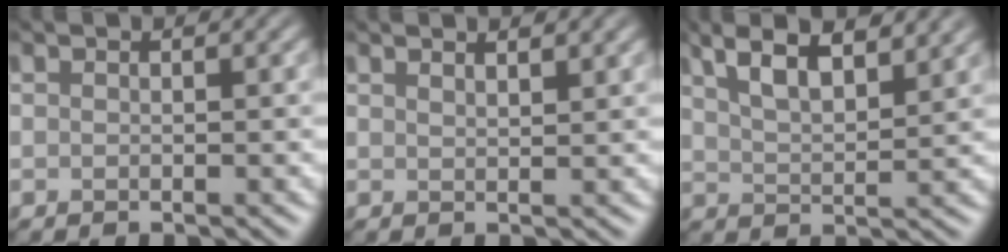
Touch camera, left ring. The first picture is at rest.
{"total": 1.3, "force": [1.2, -0.1, 0.5], "torque": [-0.010, -0.001, 0.025]}
{"total": 5.6, "force": [4.0, 1.6, 3.6], "torque": [-0.063, 0.019, 0.064]}